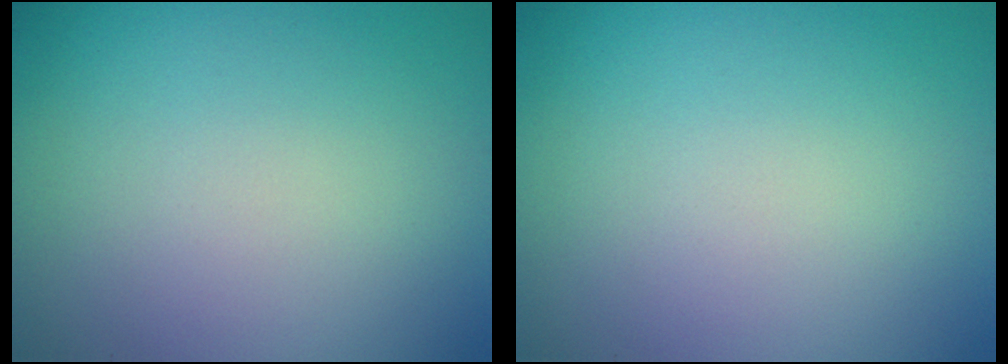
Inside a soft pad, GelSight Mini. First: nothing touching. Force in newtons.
{"total": 0.0}